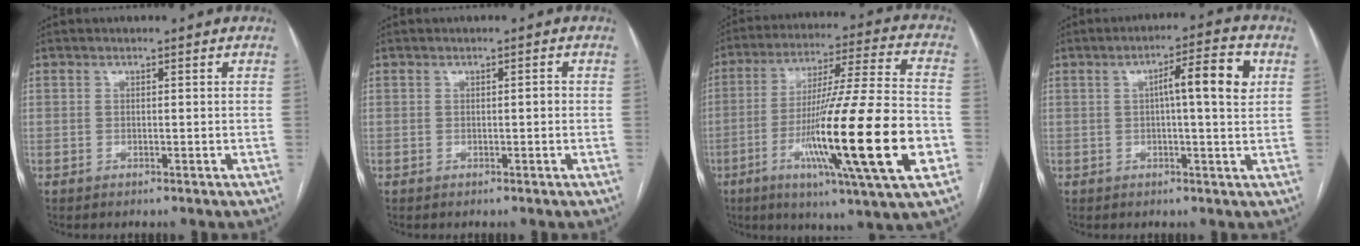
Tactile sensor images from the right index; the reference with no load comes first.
{"total": 0.7, "force": [-0.1, 0.2, 0.6], "torque": [-0.008, 0.002, -0.001]}
{"total": 25.1, "force": [-7.0, 0.2, 24.1], "torque": [-0.388, -0.030, -0.123]}
{"total": 7.9, "force": [1.6, 0.8, 7.6], "torque": [-0.116, 0.015, 0.020]}